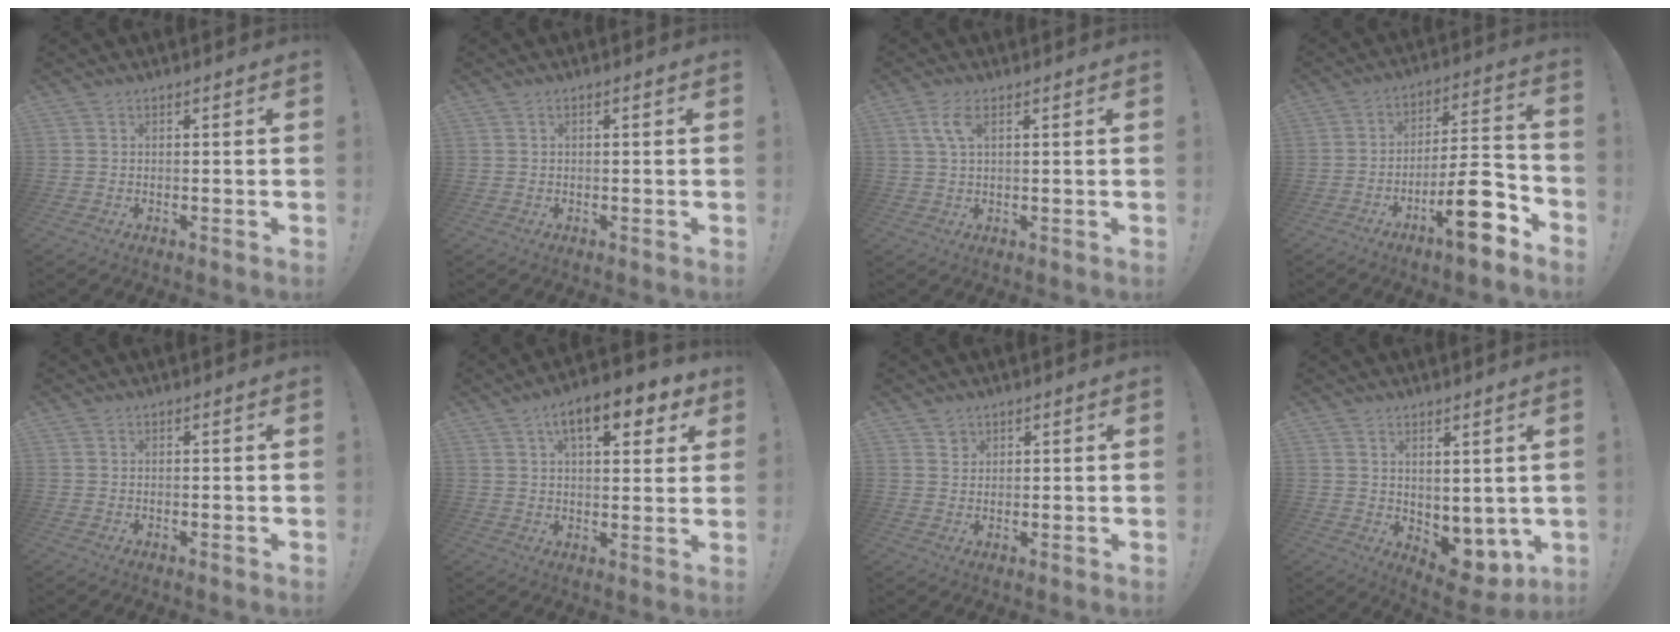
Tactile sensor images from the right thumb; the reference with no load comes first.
{"total": 0.8, "force": [-0.3, 0.0, 0.8], "torque": [-0.014, 0.000, -0.005]}
{"total": 4.7, "force": [1.7, 1.9, 3.9], "torque": [-0.071, 0.003, 0.030]}
{"total": 15.5, "force": [-8.6, 4.1, 12.3], "torque": [-0.168, 0.057, -0.132]}
{"total": 0.0}
{"total": 12.3, "force": [5.9, 5.0, 9.6], "torque": [-0.134, -0.017, 0.094]}
{"total": 2.3, "force": [1.6, 1.6, 0.1], "torque": [0.010, -0.013, 0.027]}
{"total": 4.8, "force": [1.8, 3.8, 2.4], "torque": [-0.012, -0.030, 0.042]}